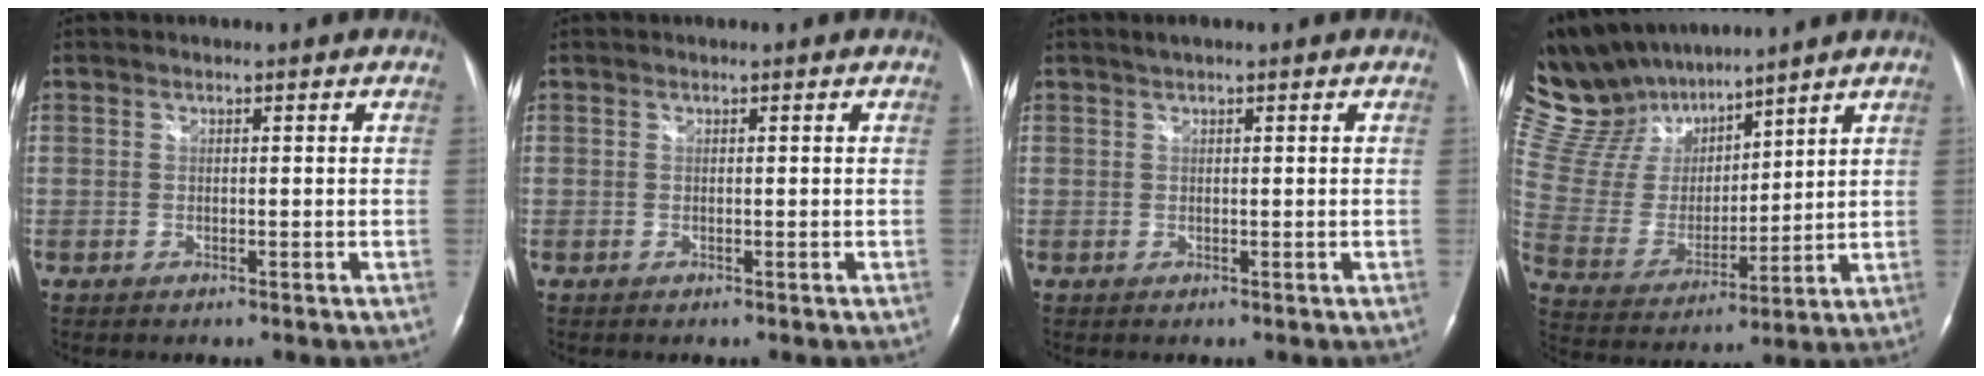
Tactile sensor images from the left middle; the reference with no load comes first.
{"total": 0.0}
{"total": 1.2, "force": [0.9, 0.1, 0.8], "torque": [-0.018, 0.012, 0.016]}
{"total": 17.2, "force": [15.2, 5.7, 5.7], "torque": [-0.127, 0.029, 0.303]}